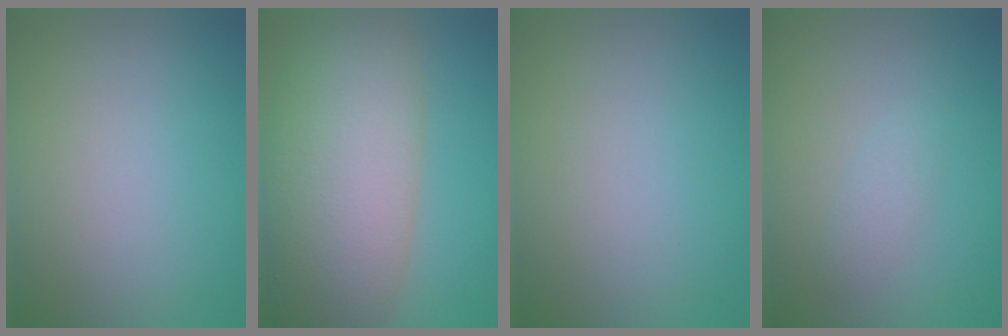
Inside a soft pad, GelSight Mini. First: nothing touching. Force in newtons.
{"total": 12.9, "press": 12.9, "slide": 0.8}
{"total": 0.0}
{"total": 1.3, "press": 1.3, "slide": 0.1}